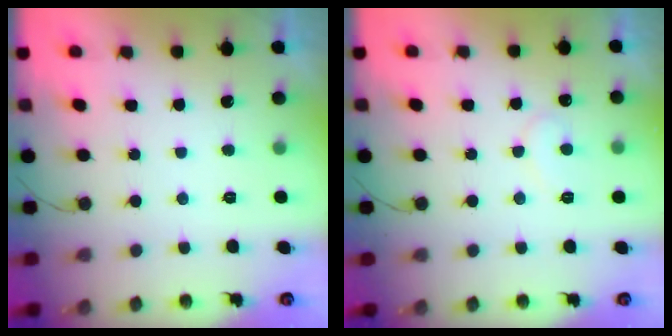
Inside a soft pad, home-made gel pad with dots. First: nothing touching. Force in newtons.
{"total": 6.2, "press": 6.2, "slide": 0.4}